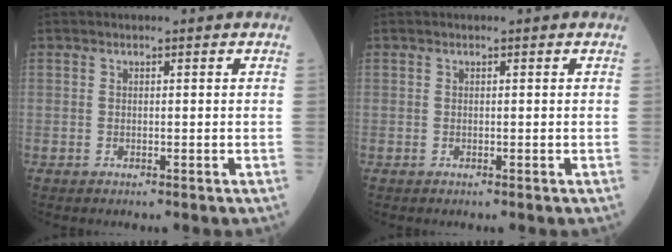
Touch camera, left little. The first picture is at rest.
{"total": 0.0}